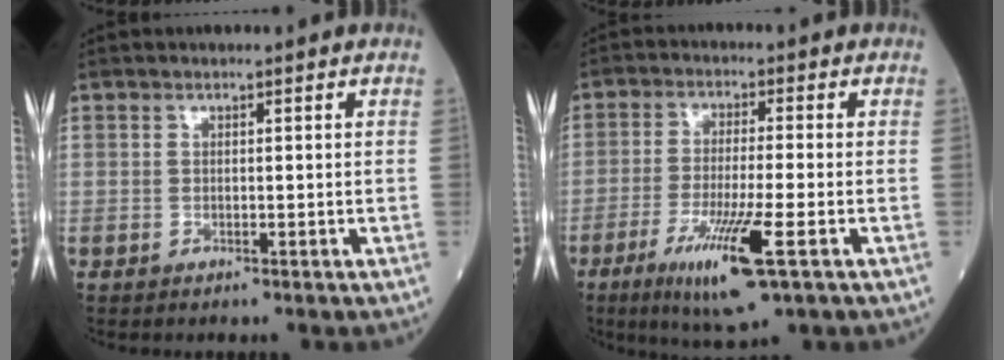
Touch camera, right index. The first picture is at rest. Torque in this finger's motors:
{"motor_torque": [1.63, -0.51, 0.97, 0.21]}